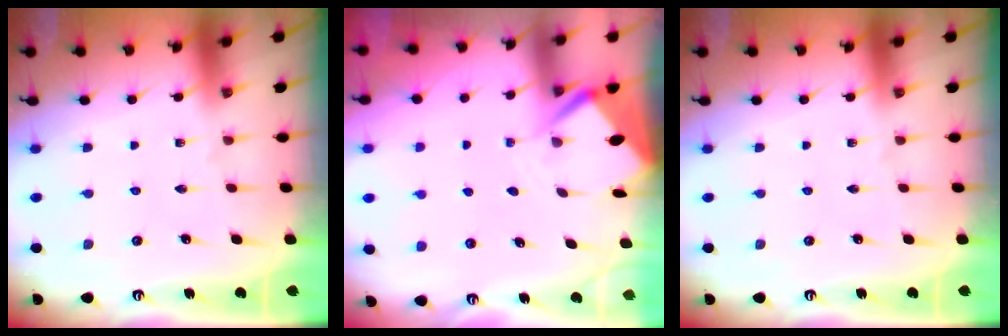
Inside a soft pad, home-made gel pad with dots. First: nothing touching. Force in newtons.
{"total": 3.6, "press": 3.6, "slide": 0.3}
{"total": 0.0}